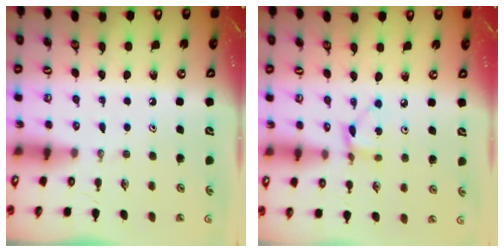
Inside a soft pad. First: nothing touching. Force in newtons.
{"total": 3.7, "press": 3.7, "slide": 0.2}